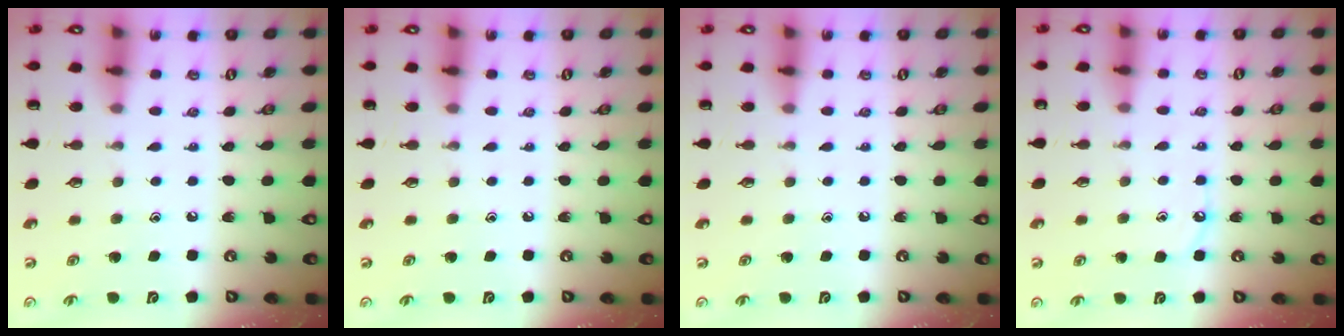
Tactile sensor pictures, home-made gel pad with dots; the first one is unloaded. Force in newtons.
{"total": 0.0}
{"total": 0.0}
{"total": 5.1, "press": 5.1, "slide": 0.5}